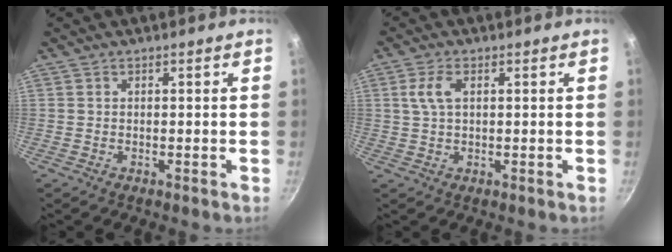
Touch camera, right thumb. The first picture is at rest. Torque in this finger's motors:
{"motor_torque": [-0.15, 0.30, 0.36, -0.26, 0.02]}